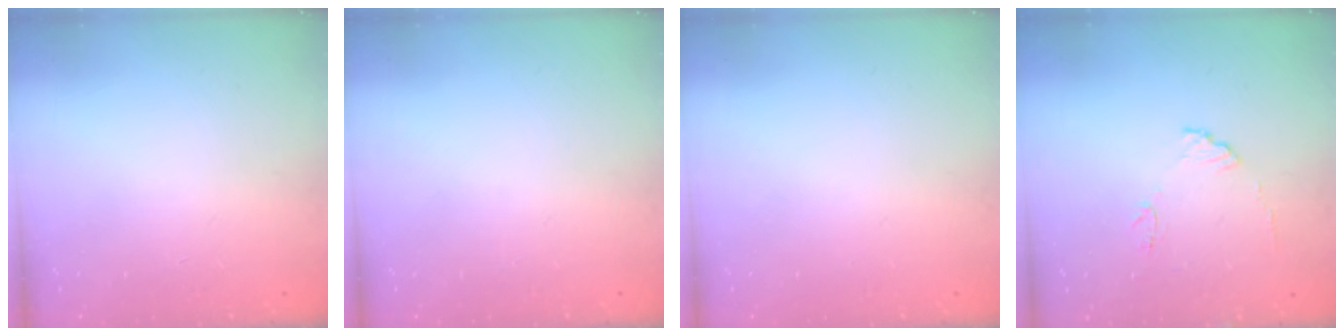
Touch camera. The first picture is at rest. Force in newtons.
{"total": 0.0}
{"total": 0.0}
{"total": 8.7, "press": 8.7, "slide": 0.6}